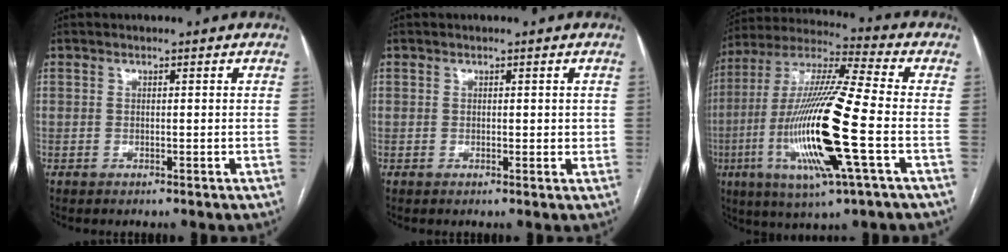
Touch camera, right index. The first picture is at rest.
{"total": 1.8, "force": [0.3, 1.2, 1.3], "torque": [-0.013, 0.000, 0.004]}
{"total": 20.6, "force": [-5.1, 1.2, 20.0], "torque": [-0.421, -0.022, -0.098]}